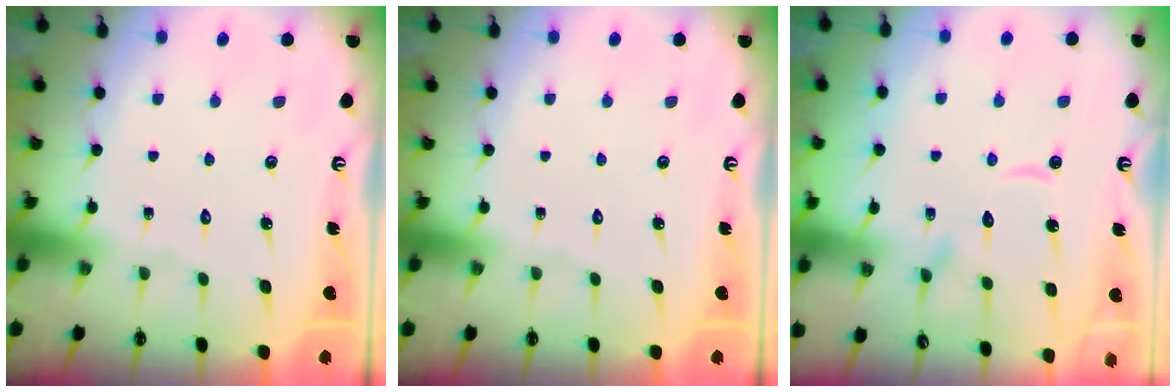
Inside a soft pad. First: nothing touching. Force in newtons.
{"total": 0.0}
{"total": 11.1, "press": 11.0, "slide": 1.1}